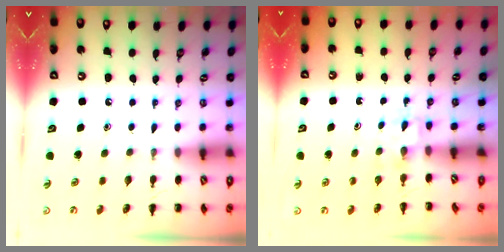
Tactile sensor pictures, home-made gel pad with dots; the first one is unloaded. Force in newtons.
{"total": 2.3, "press": 2.1, "slide": 0.9}